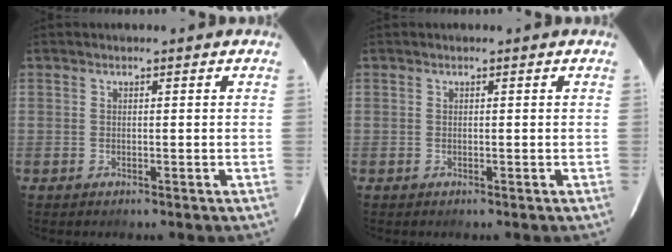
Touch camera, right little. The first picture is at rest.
{"total": 0.0}